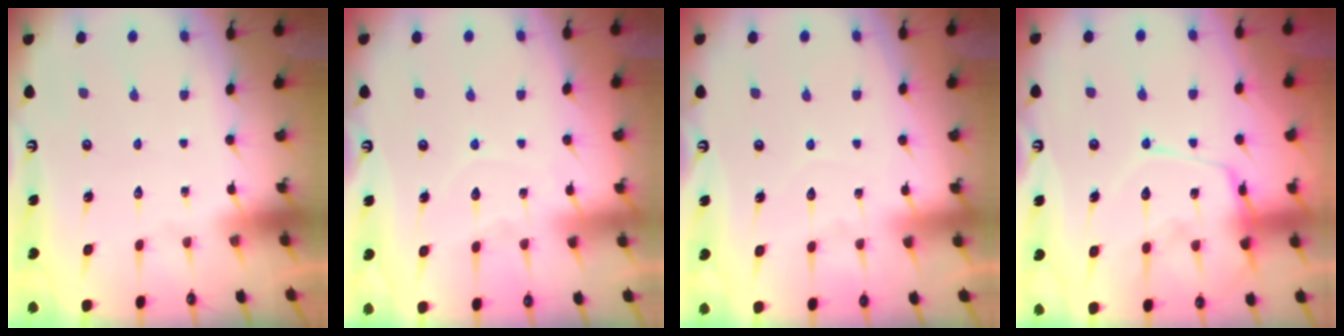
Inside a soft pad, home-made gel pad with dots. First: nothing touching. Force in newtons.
{"total": 6.0, "press": 6.0, "slide": 0.6}
{"total": 5.9, "press": 5.8, "slide": 0.4}
{"total": 14.9, "press": 14.8, "slide": 1.3}